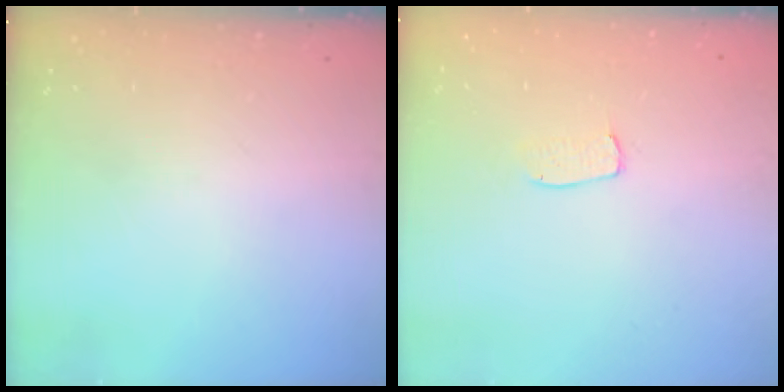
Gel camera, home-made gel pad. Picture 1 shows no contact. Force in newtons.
{"total": 3.3, "press": 3.3, "slide": 0.2}